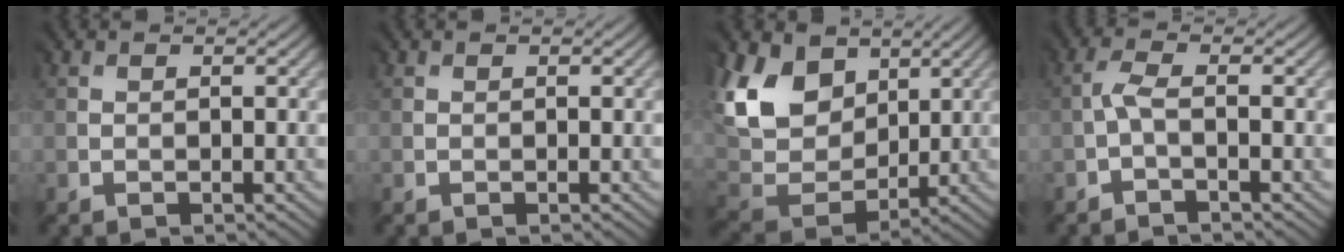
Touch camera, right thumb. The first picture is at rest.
{"total": 0.0}
{"total": 11.3, "force": [6.0, 8.1, 5.1], "torque": [-0.152, 0.017, 0.105]}
{"total": 1.8, "force": [-1.0, 0.1, 1.5], "torque": [-0.043, 0.007, -0.024]}